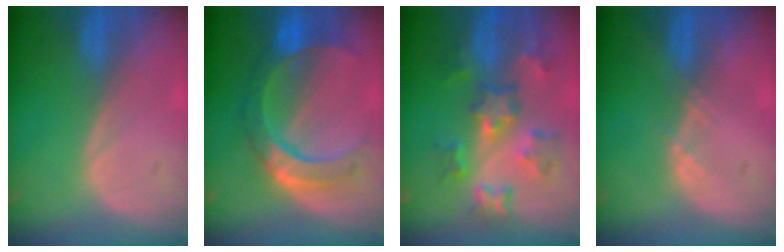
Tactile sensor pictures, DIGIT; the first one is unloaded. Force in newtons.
{"total": 8.5, "press": 8.5, "slide": 0.5}
{"total": 8.6, "press": 7.7, "slide": 3.8}
{"total": 1.3, "press": 1.1, "slide": 0.7}